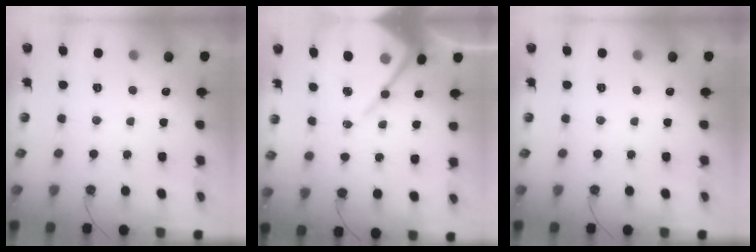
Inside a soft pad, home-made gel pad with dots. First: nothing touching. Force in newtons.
{"total": 12.8, "press": 12.8, "slide": 1.0}
{"total": 0.0}